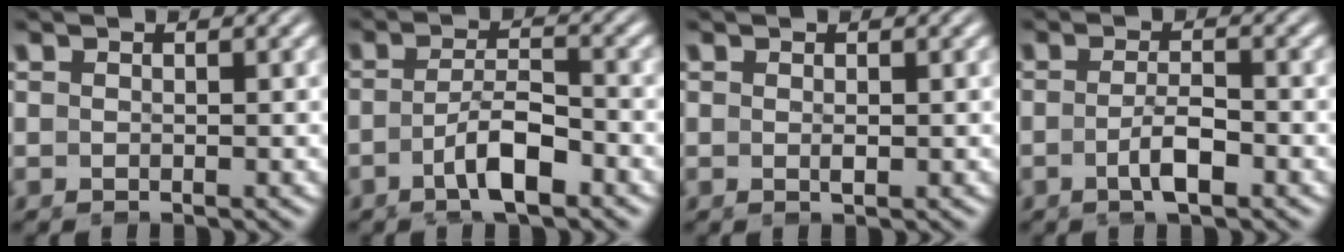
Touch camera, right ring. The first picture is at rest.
{"total": 3.8, "force": [-1.5, 1.1, 3.3], "torque": [-0.055, -0.017, -0.014]}
{"total": 0.7, "force": [0.3, 0.2, 0.7], "torque": [-0.015, -0.003, 0.009]}
{"total": 2.2, "force": [-0.9, -0.4, 2.0], "torque": [-0.032, -0.010, -0.006]}